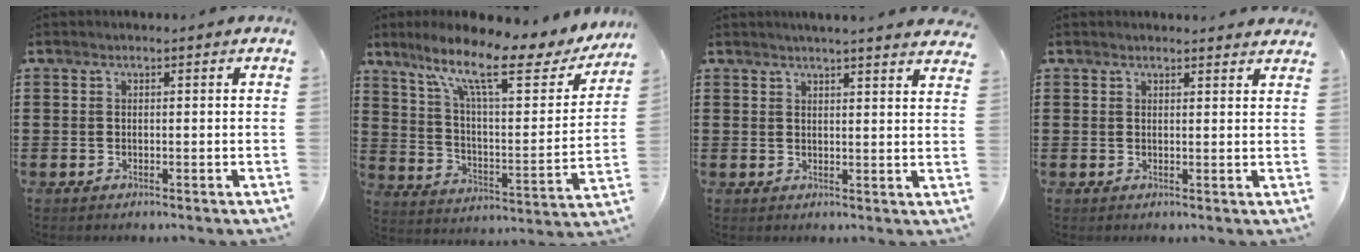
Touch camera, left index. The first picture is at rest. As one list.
[{"total": 14.8, "force": [10.3, 3.3, 10.1], "torque": [-0.201, -0.046, 0.168]}, {"total": 2.9, "force": [2.8, -0.5, 0.6], "torque": [-0.018, -0.009, 0.053]}, {"total": 1.5, "force": [1.5, 0.1, 0.2], "torque": [-0.006, 0.001, 0.030]}]